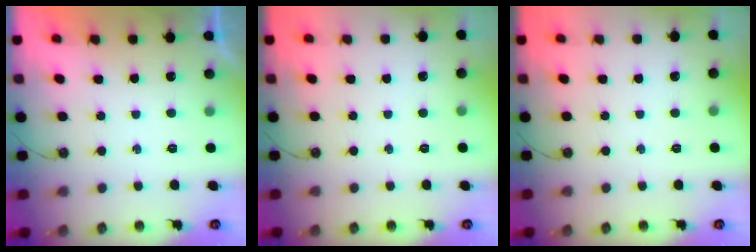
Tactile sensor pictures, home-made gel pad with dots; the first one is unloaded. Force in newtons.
{"total": 0.0}
{"total": 0.0}